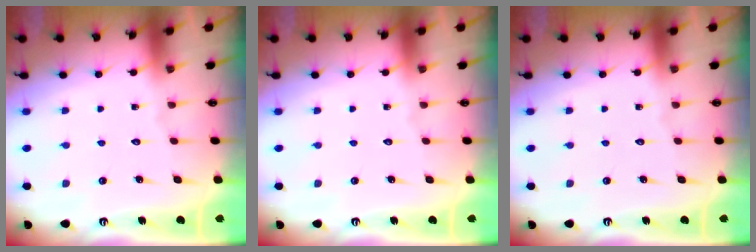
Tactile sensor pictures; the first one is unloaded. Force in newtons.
{"total": 0.0}
{"total": 0.0}